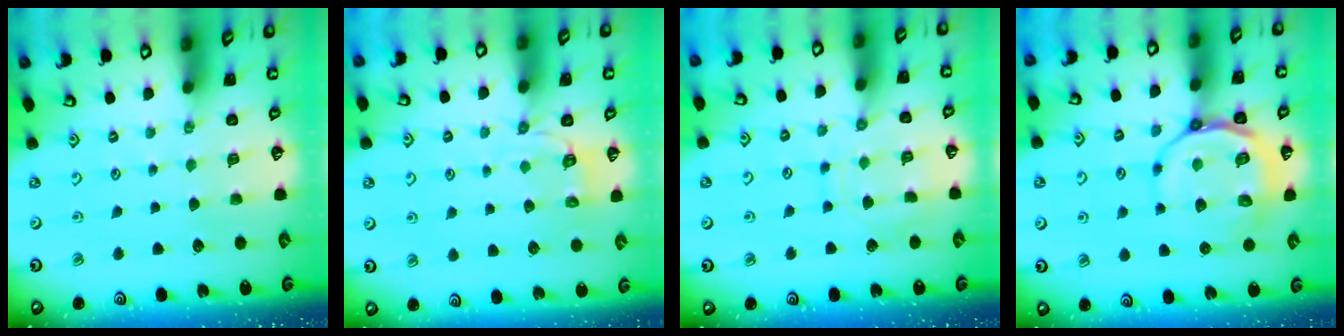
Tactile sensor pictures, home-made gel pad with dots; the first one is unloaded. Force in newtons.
{"total": 2.7, "press": 1.4, "slide": 2.3}
{"total": 9.5, "press": 9.5, "slide": 0.7}
{"total": 12.4, "press": 12.1, "slide": 2.3}